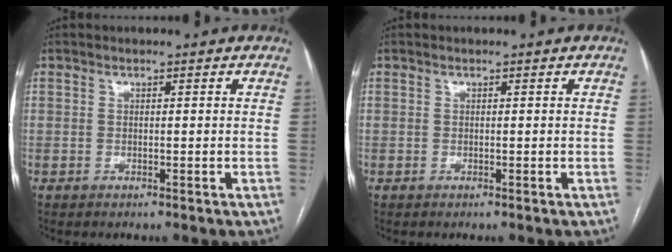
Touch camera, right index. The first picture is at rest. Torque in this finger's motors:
{"motor_torque": [0.03, 0.04, 0.00, 0.01]}